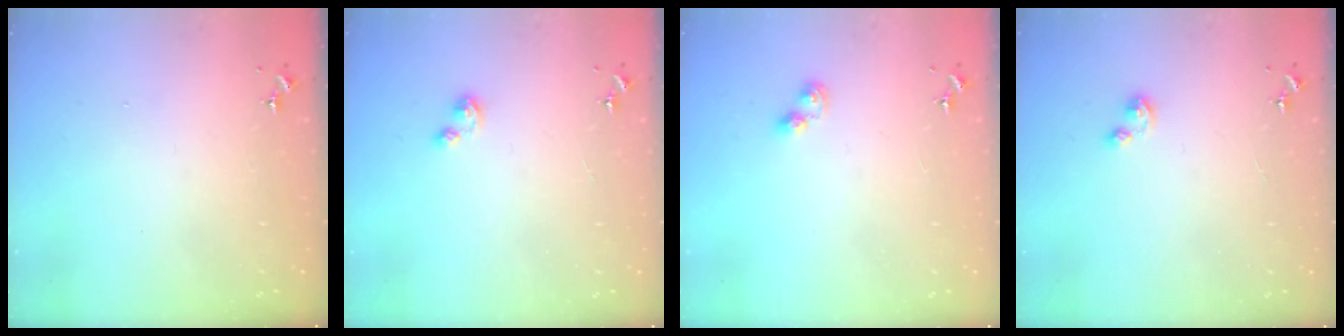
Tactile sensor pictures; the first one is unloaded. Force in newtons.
{"total": 2.6, "press": 2.6, "slide": 0.3}
{"total": 4.6, "press": 4.6, "slide": 0.6}
{"total": 2.6, "press": 2.6, "slide": 0.3}